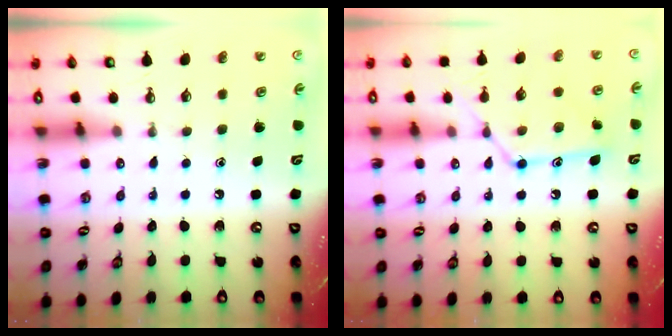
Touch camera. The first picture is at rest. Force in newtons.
{"total": 12.5, "press": 12.5, "slide": 0.4}